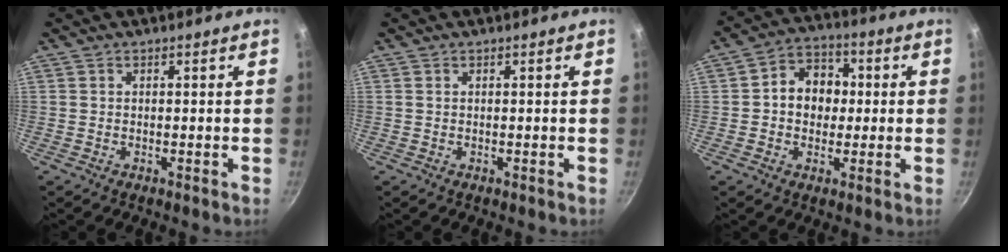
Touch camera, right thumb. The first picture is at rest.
{"total": 0.0}
{"total": 9.4, "force": [0.4, 7.7, 5.4], "torque": [-0.041, 0.017, -0.008]}